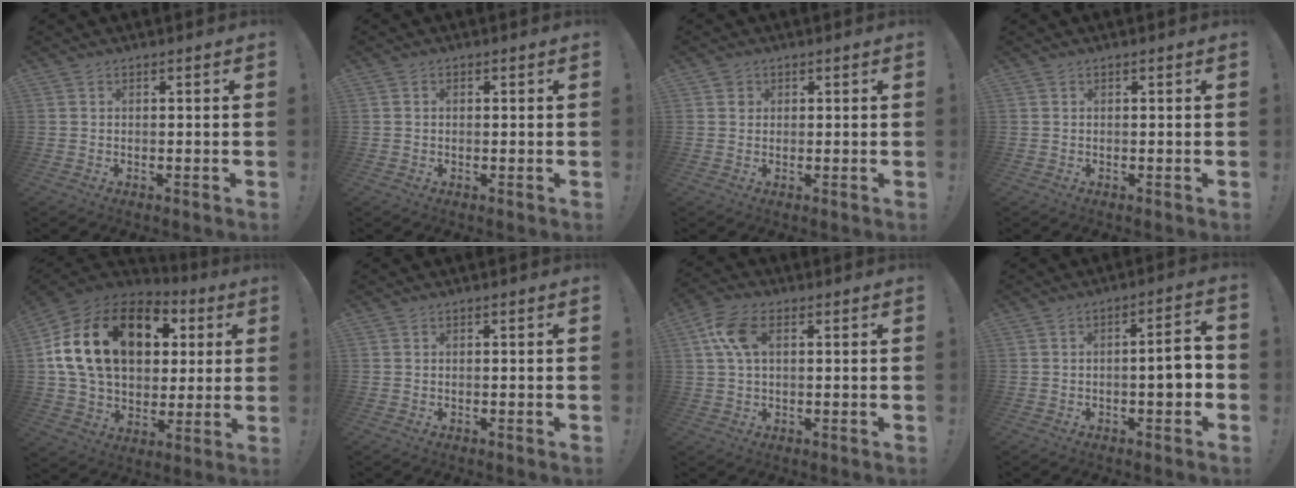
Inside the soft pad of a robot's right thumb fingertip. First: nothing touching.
{"total": 0.6, "force": [-0.2, 0.5, 0.2], "torque": [-0.011, 0.005, -0.003]}
{"total": 1.9, "force": [0.4, 1.8, 0.4], "torque": [0.002, -0.001, 0.005]}
{"total": 0.0}
{"total": 23.9, "force": [7.8, 15.8, 16.1], "torque": [-0.276, -0.014, 0.151]}
{"total": 0.0}
{"total": 8.9, "force": [2.4, 5.1, 6.9], "torque": [-0.148, 0.006, 0.046]}
{"total": 6.3, "force": [-1.5, 1.3, 6.0], "torque": [-0.083, 0.003, -0.028]}